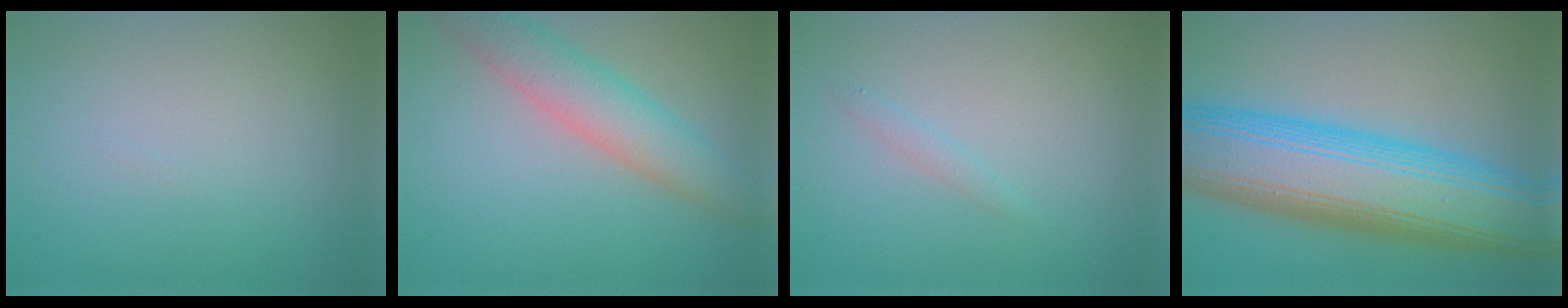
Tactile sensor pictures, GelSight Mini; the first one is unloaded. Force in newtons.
{"total": 5.2, "press": 5.2, "slide": 0.4}
{"total": 0.8, "press": 0.8, "slide": 0.0}
{"total": 14.4, "press": 14.4, "slide": 0.1}